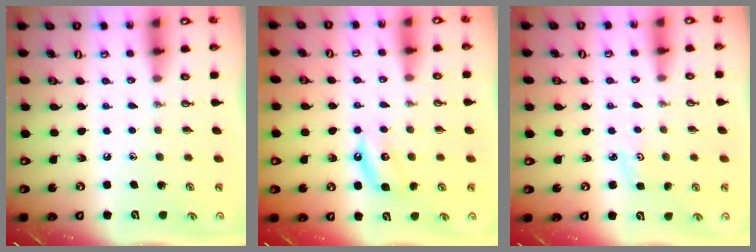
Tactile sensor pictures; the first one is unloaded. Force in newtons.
{"total": 5.0, "press": 4.9, "slide": 1.0}
{"total": 2.7, "press": 2.6, "slide": 0.4}